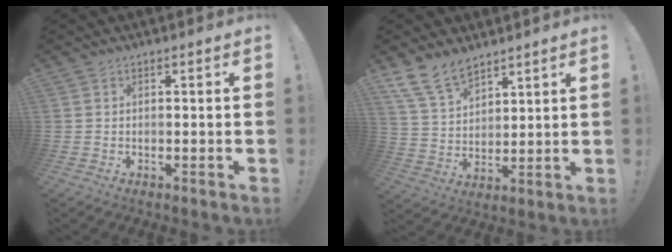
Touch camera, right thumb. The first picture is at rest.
{"total": 11.5, "force": [8.8, 5.8, 4.5], "torque": [-0.091, -0.052, 0.174]}